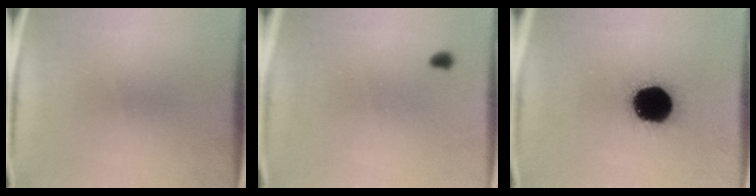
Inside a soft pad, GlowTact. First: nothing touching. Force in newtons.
{"total": 1.0}
{"total": 18.3}